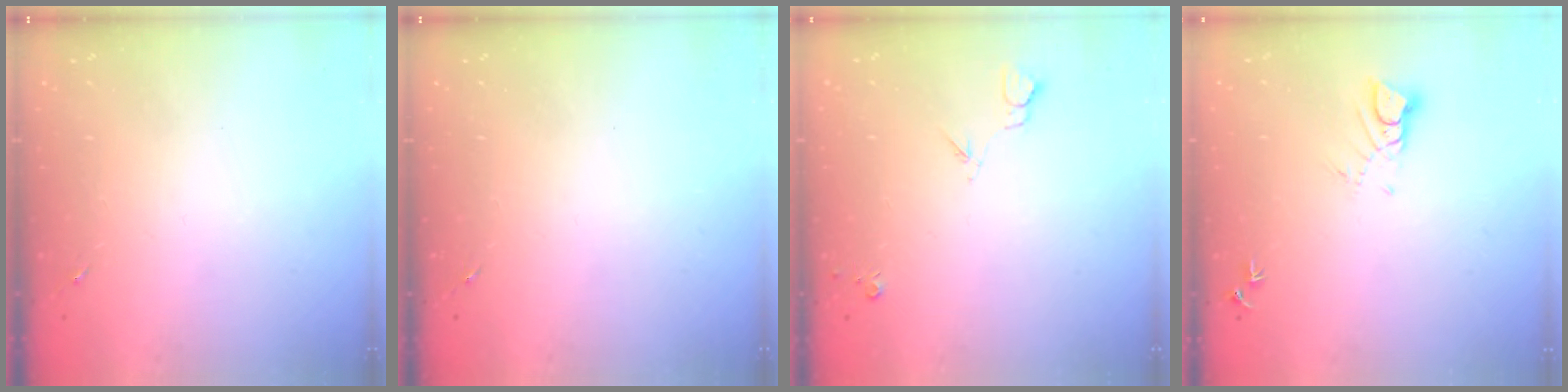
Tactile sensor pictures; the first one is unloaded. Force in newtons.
{"total": 0.0}
{"total": 5.0, "press": 4.9, "slide": 0.7}
{"total": 4.3, "press": 4.2, "slide": 0.4}